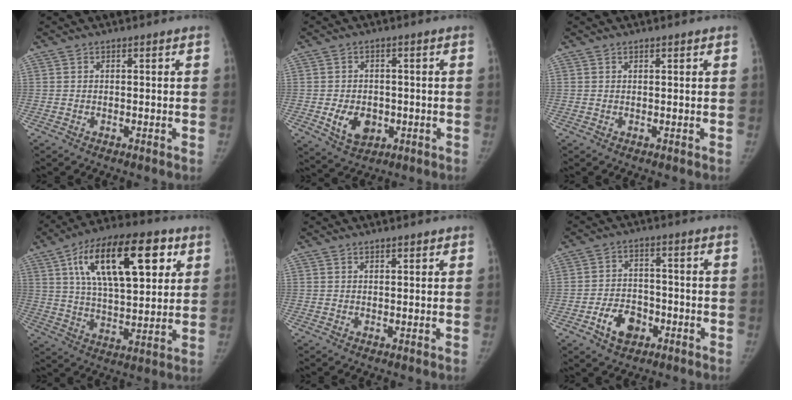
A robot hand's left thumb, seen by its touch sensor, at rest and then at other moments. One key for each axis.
{"total": 6.8, "fx": -1.6, "fy": 5.1, "fz": 4.2, "tx": -0.052, "ty": 0.000, "tz": -0.015}
{"total": 0.5, "fx": 0.4, "fy": 0.1, "fz": 0.3, "tx": -0.006, "ty": -0.001, "tz": 0.006}
{"total": 22.9, "fx": 9.0, "fy": 10.2, "fz": 18.5, "tx": -0.282, "ty": -0.008, "tz": 0.149}
{"total": 1.3, "fx": 1.0, "fy": 0.4, "fz": 0.8, "tx": -0.010, "ty": -0.005, "tz": 0.016}
{"total": 7.5, "fx": -3.5, "fy": 5.2, "fz": 4.1, "tx": -0.050, "ty": 0.023, "tz": -0.056}